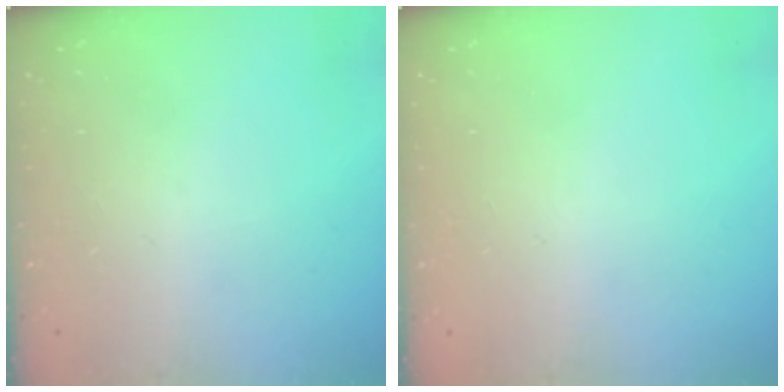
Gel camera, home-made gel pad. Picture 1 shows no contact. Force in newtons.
{"total": 2.6, "press": 2.6, "slide": 0.2}